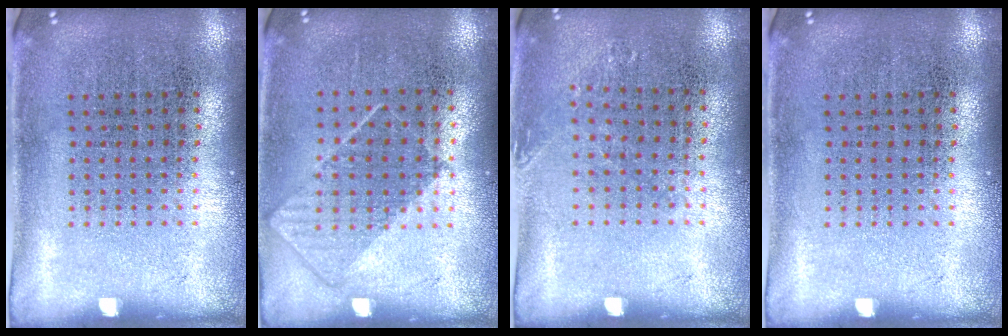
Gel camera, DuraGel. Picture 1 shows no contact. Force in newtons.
{"total": 0.8, "press": 0.6, "slide": 0.5}
{"total": 0.8, "press": 0.8, "slide": 0.1}
{"total": 0.0}